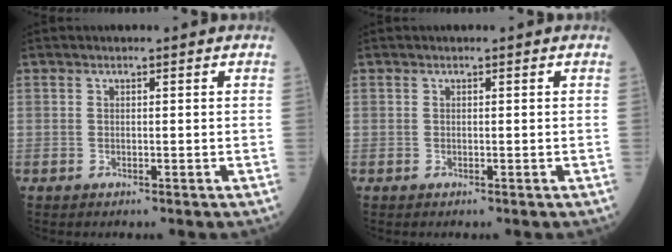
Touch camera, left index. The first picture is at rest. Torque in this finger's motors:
{"motor_torque": [0.16, 0.03, 0.01, 0.00]}